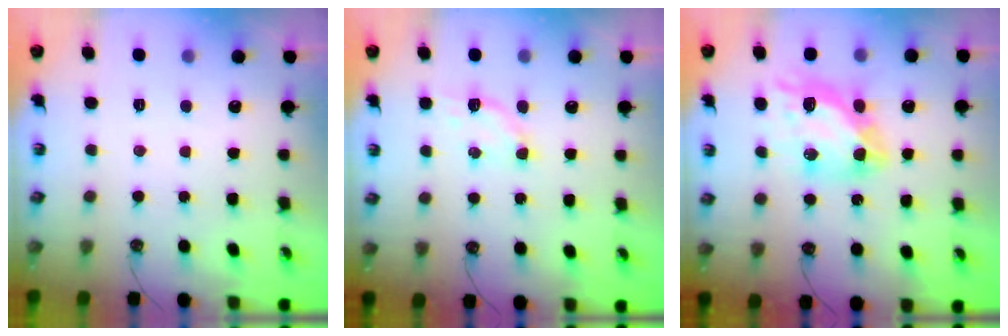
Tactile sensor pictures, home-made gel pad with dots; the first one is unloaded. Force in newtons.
{"total": 3.1, "press": 3.1, "slide": 0.5}
{"total": 12.7, "press": 12.7, "slide": 1.4}